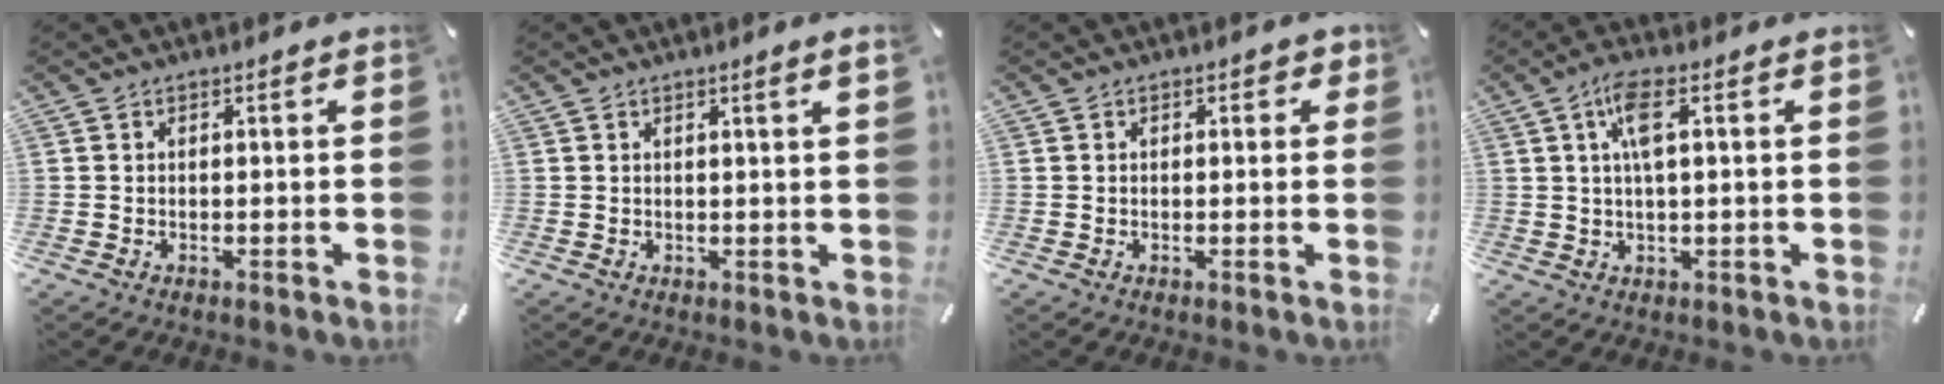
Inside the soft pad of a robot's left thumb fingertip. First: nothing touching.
{"total": 1.7, "force": [0.7, -0.1, 1.5], "torque": [-0.028, -0.002, 0.012]}
{"total": 1.2, "force": [0.2, 0.8, 0.8], "torque": [-0.007, 0.003, 0.000]}
{"total": 6.5, "force": [1.6, 2.1, 5.9], "torque": [-0.117, 0.007, 0.028]}